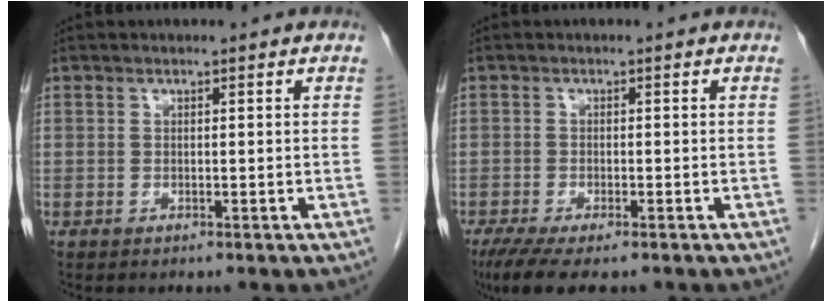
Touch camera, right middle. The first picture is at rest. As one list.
[{"total": 6.8, "force": [-5.0, 1.6, 4.2], "torque": [-0.067, -0.016, -0.080]}]